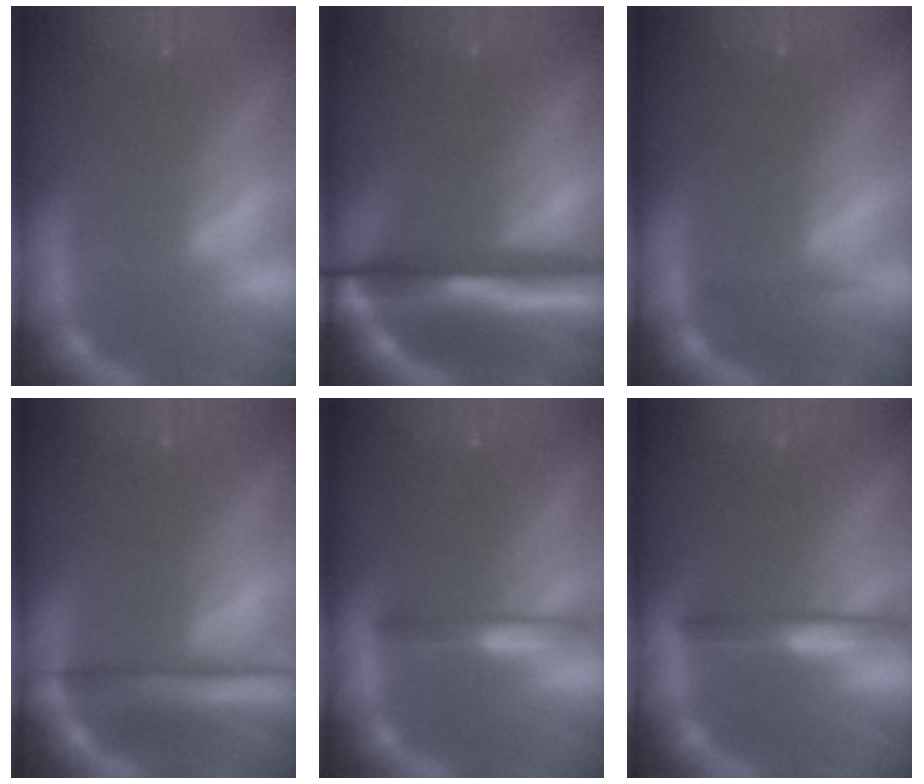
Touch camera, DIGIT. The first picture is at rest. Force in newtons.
{"total": 10.0}
{"total": 1.4}
{"total": 5.0}
{"total": 2.4}
{"total": 3.0}